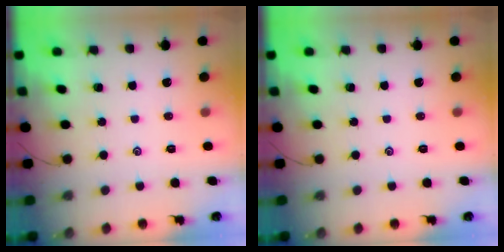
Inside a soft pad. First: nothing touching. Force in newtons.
{"total": 0.0}